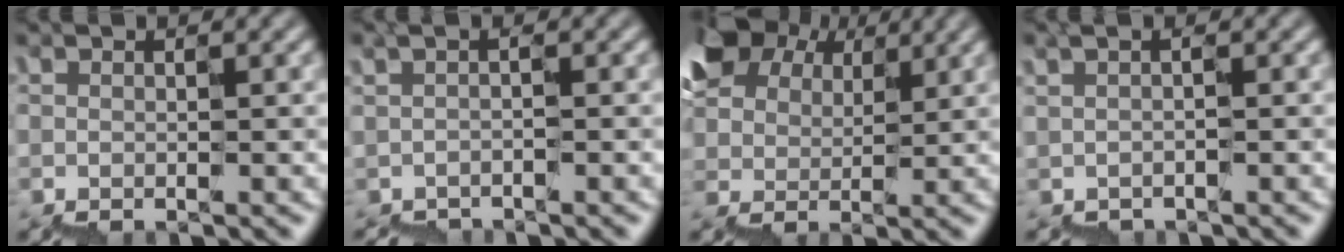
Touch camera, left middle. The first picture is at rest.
{"total": 1.2, "force": [-1.1, 0.1, 0.5], "torque": [-0.009, -0.004, -0.020]}
{"total": 11.5, "force": [5.9, 8.3, 5.2], "torque": [-0.130, 0.034, 0.100]}
{"total": 0.5, "force": [0.1, 0.1, 0.5], "torque": [-0.012, -0.005, 0.001]}